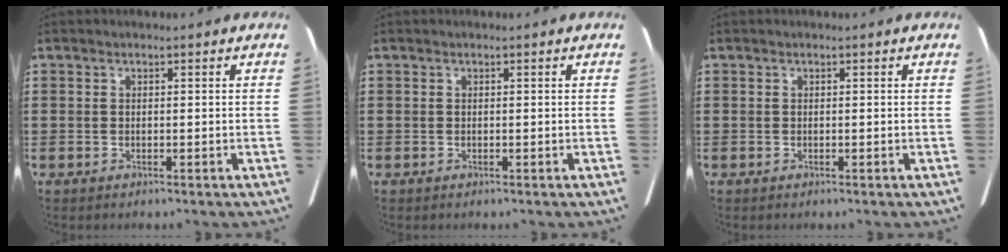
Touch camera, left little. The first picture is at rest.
{"total": 0.0}
{"total": 0.0}